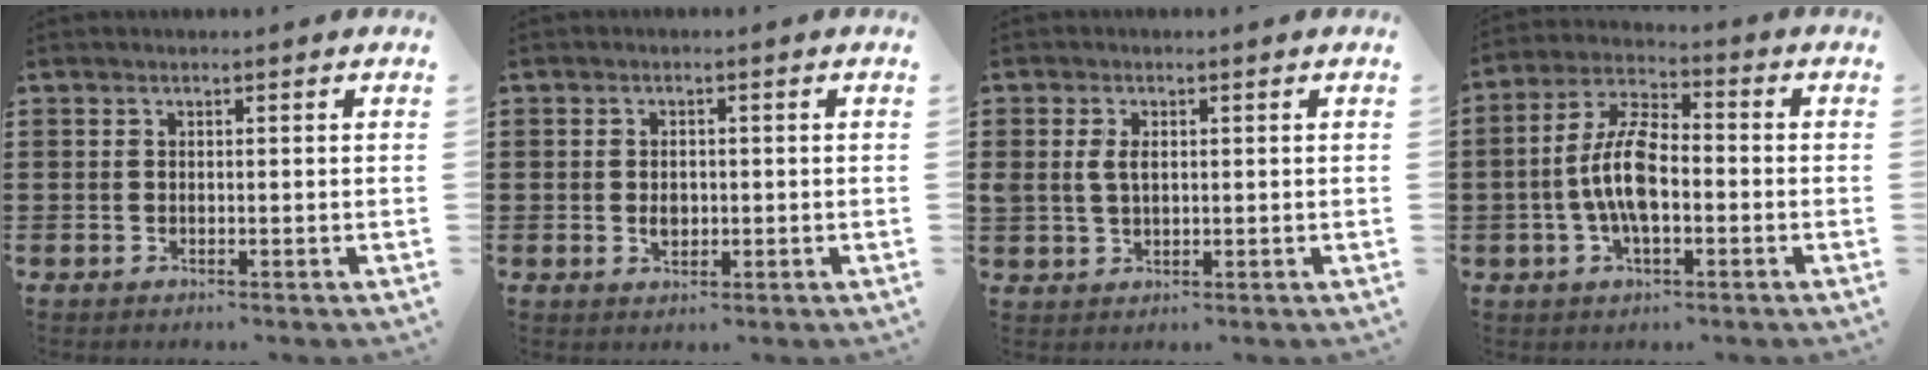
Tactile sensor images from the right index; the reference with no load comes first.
{"total": 2.1, "force": [-0.2, 1.3, 1.7], "torque": [-0.034, 0.002, -0.004]}
{"total": 3.0, "force": [0.5, 1.7, 2.3], "torque": [-0.057, 0.006, 0.006]}
{"total": 9.4, "force": [-1.5, 4.0, 8.4], "torque": [-0.195, -0.004, -0.034]}